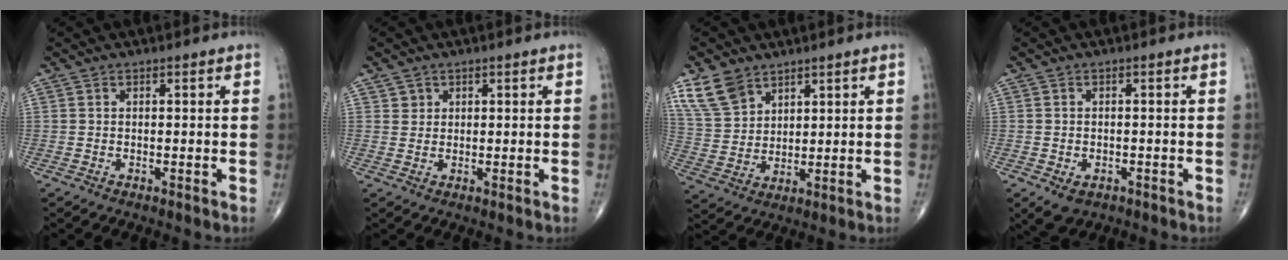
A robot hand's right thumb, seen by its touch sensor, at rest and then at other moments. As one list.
[{"total": 1.6, "force": [0.9, 1.4, 0.1], "torque": [0.015, -0.003, 0.009]}, {"total": 8.6, "force": [5.8, 5.3, 3.4], "torque": [-0.057, -0.019, 0.124]}, {"total": 4.0, "force": [-1.9, 2.8, 2.2], "torque": [-0.032, 0.002, -0.019]}]